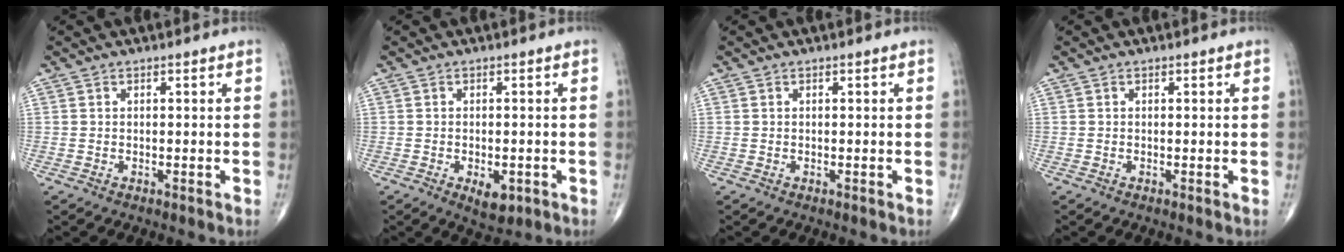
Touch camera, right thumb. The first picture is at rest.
{"total": 4.8, "force": [-2.1, 2.4, 3.6], "torque": [-0.045, 0.002, -0.023]}
{"total": 0.0}
{"total": 0.0}